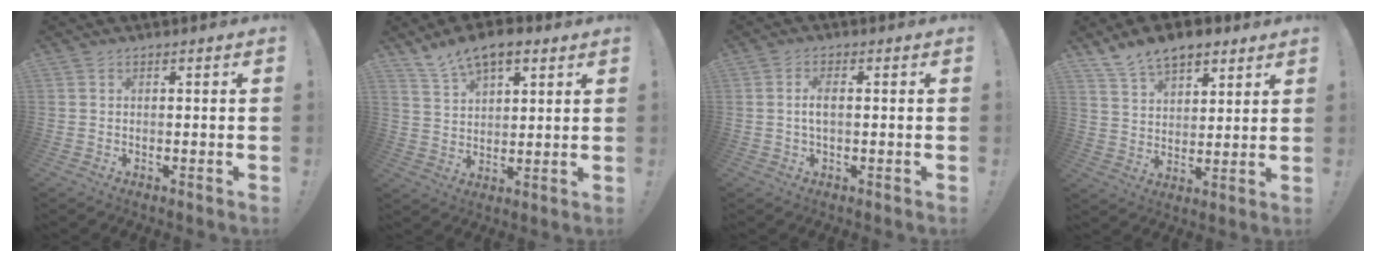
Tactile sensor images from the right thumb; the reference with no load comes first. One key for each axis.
{"total": 9.3, "fx": 6.6, "fy": 4.2, "fz": 5.0, "tx": -0.086, "ty": -0.028, "tz": 0.123}
{"total": 3.6, "fx": 0.0, "fy": 1.4, "fz": 3.4, "tx": -0.063, "ty": 0.008, "tz": -0.001}
{"total": 10.2, "fx": 7.4, "fy": 5.4, "fz": 4.5, "tx": -0.077, "ty": -0.036, "tz": 0.142}